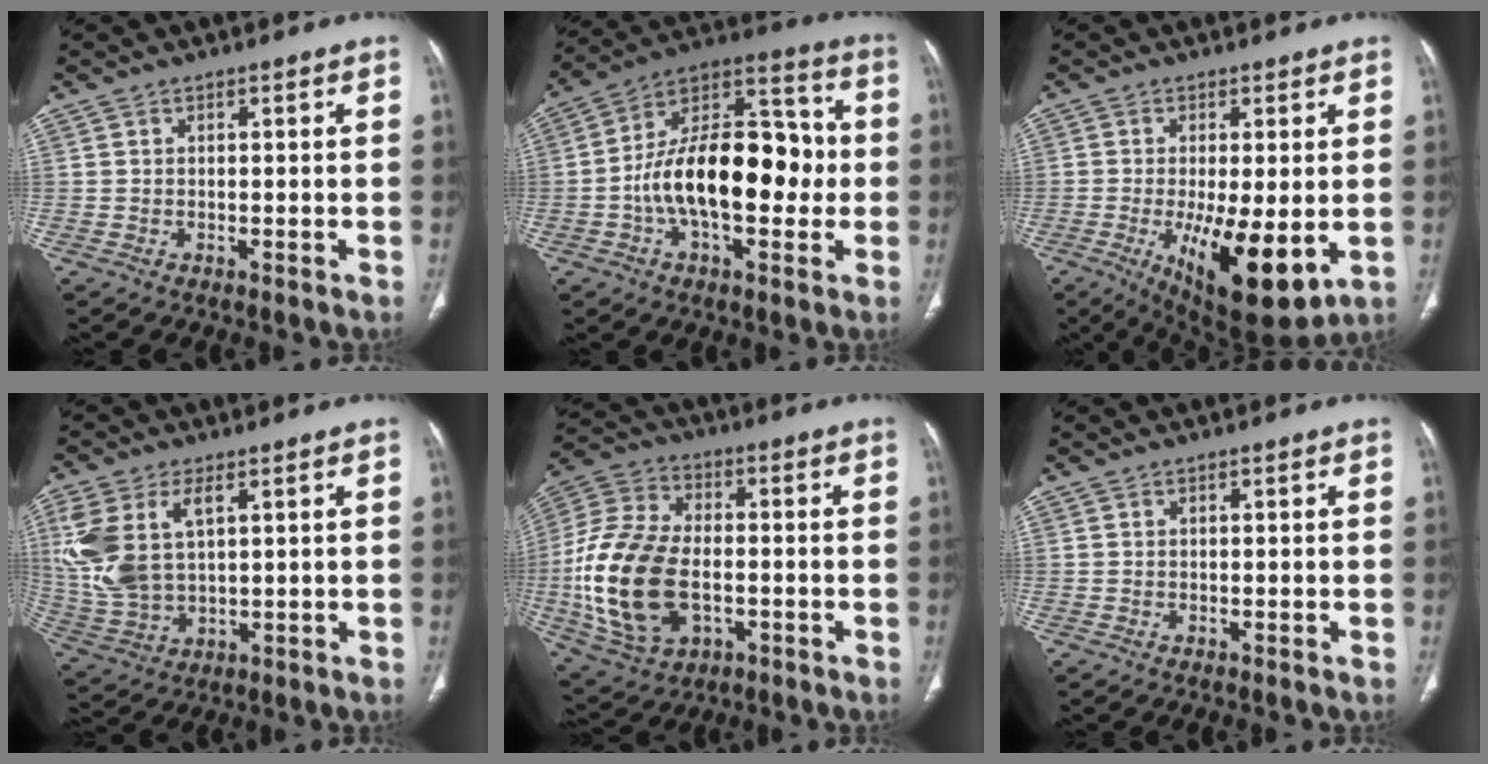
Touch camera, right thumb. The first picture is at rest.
{"total": 22.2, "force": [-2.2, 11.9, 18.6], "torque": [-0.283, 0.043, -0.038]}
{"total": 15.0, "force": [-3.4, 5.2, 13.7], "torque": [-0.217, -0.028, -0.036]}
{"total": 14.1, "force": [4.2, 7.9, 10.9], "torque": [-0.255, -0.003, 0.095]}
{"total": 21.0, "force": [-3.2, 13.1, 16.1], "torque": [-0.330, 0.010, -0.048]}
{"total": 0.0}